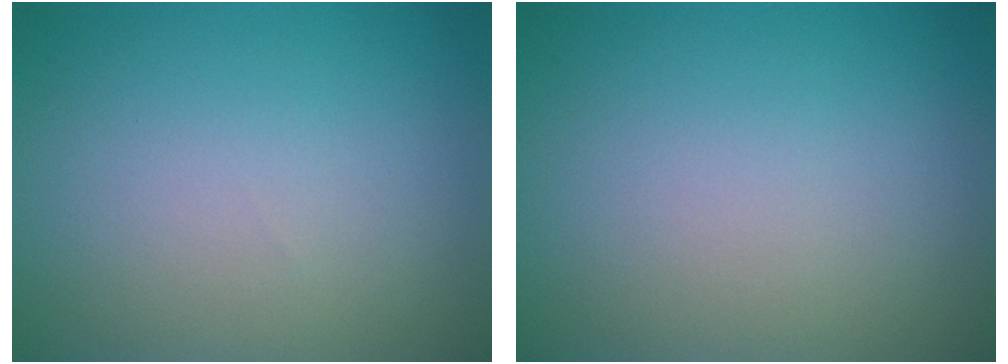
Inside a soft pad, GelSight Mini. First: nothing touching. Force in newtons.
{"total": 0.0}